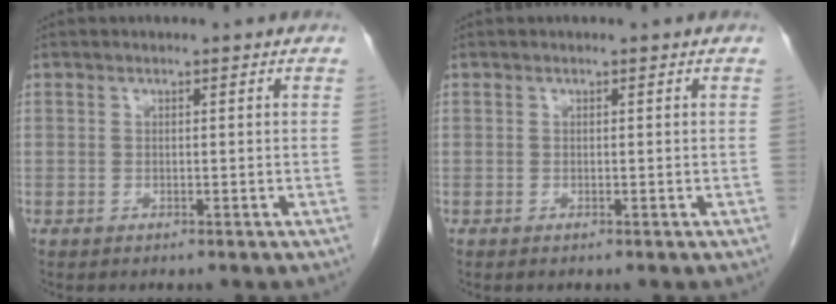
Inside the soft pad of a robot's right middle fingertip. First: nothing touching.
{"total": 0.0}